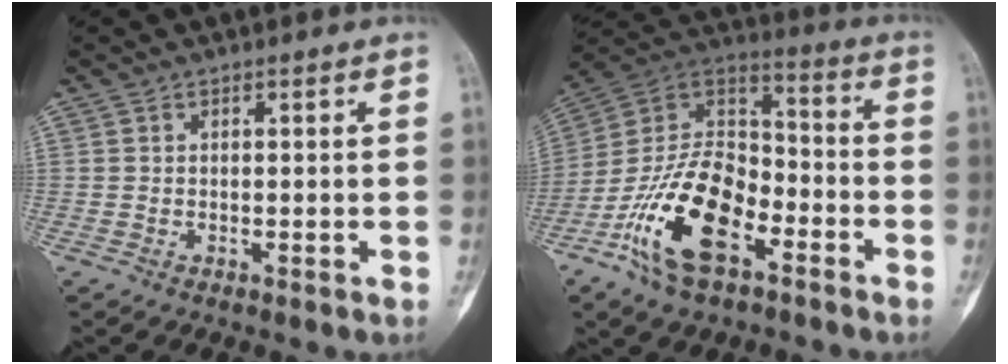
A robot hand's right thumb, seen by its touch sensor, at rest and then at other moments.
{"total": 19.8, "force": [-9.2, 10.4, 14.1], "torque": [-0.247, 0.067, -0.174]}